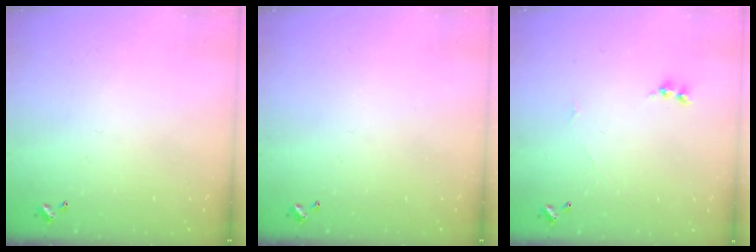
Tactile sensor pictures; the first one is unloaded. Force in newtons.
{"total": 0.0}
{"total": 1.6, "press": 1.6, "slide": 0.2}